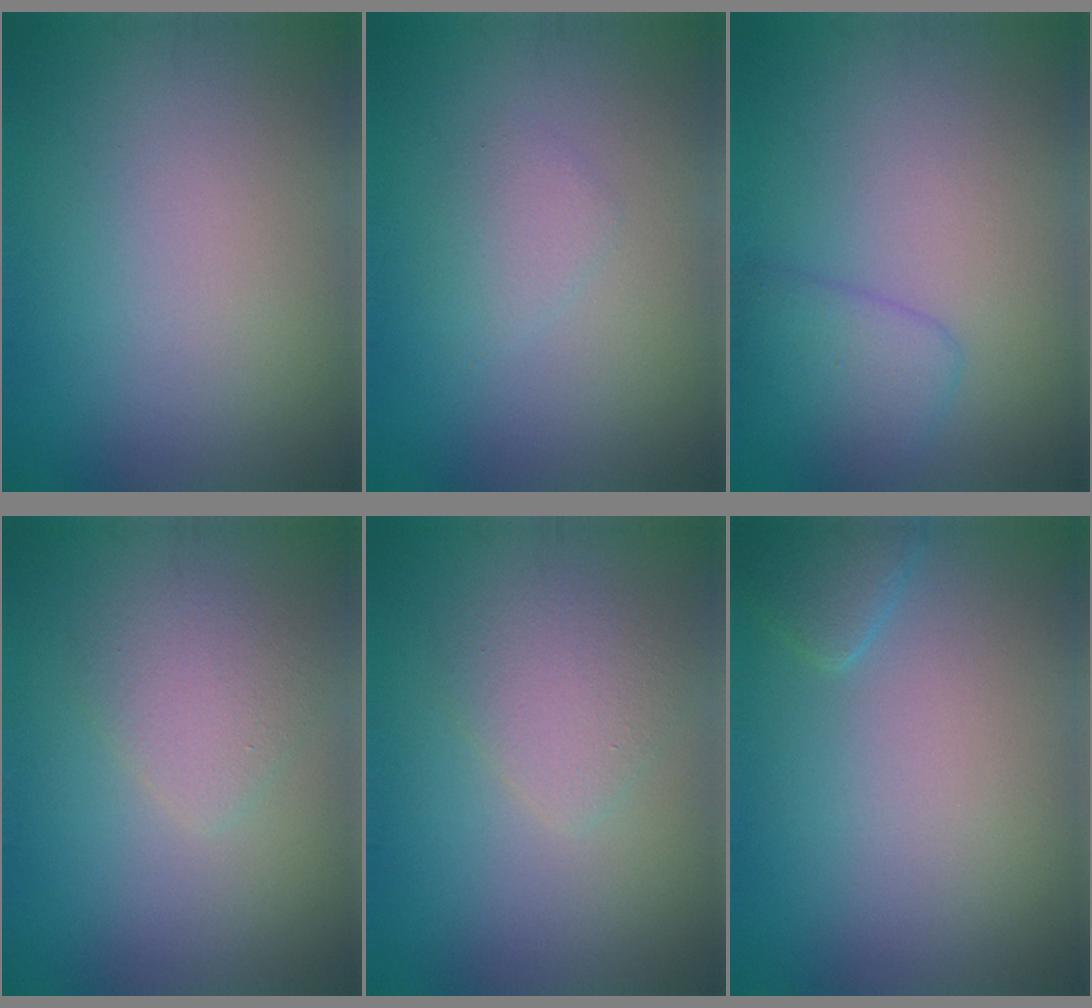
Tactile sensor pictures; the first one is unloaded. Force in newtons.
{"total": 1.4, "press": 1.4, "slide": 0.1}
{"total": 2.9, "press": 2.9, "slide": 0.1}
{"total": 2.4, "press": 2.4, "slide": 0.2}
{"total": 2.4, "press": 2.4, "slide": 0.2}
{"total": 1.7, "press": 1.7, "slide": 0.1}